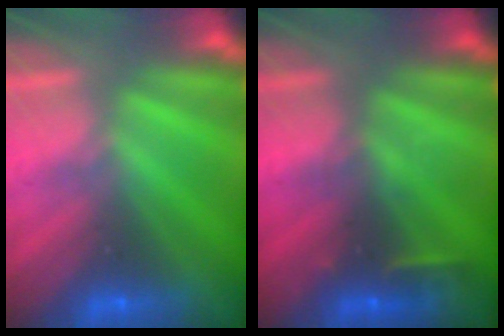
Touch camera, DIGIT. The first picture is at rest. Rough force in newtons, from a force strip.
{"total": 2.4}